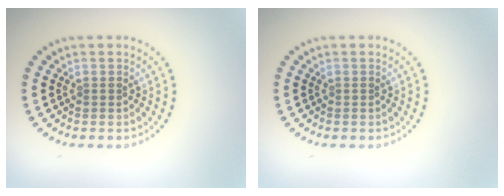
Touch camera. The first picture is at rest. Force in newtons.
{"total": 0.0}